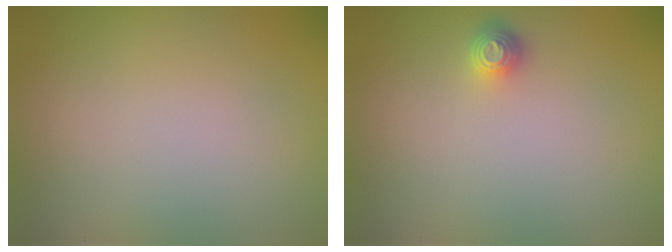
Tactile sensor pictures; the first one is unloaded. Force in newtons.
{"total": 1.3, "press": 1.1, "slide": 0.7}